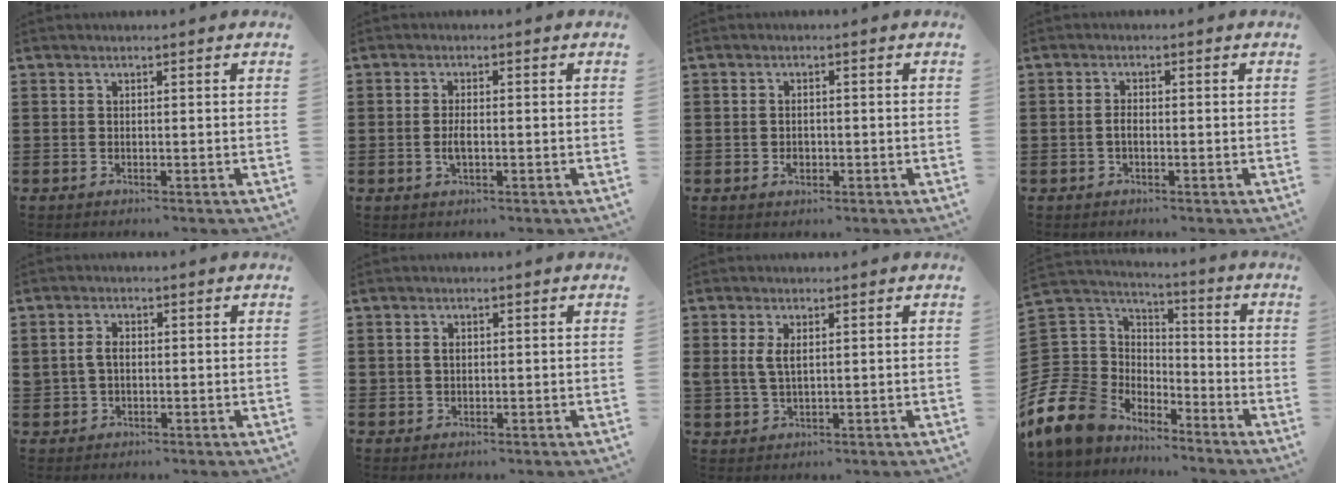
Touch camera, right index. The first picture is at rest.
{"total": 2.5, "force": [-0.5, 1.0, 2.2], "torque": [-0.049, -0.002, -0.012]}
{"total": 1.7, "force": [-0.5, 1.0, 1.4], "torque": [-0.028, 0.001, -0.009]}
{"total": 1.5, "force": [-0.5, 0.7, 1.2], "torque": [-0.032, 0.000, -0.013]}
{"total": 2.4, "force": [0.1, 1.7, 1.7], "torque": [-0.044, 0.005, -0.002]}
{"total": 1.2, "force": [0.3, 0.9, 0.7], "torque": [-0.017, 0.006, 0.005]}
{"total": 3.0, "force": [0.9, 1.5, 2.4], "torque": [-0.060, 0.004, 0.013]}
{"total": 11.0, "force": [-7.3, 8.1, 1.9], "torque": [-0.107, -0.012, -0.146]}